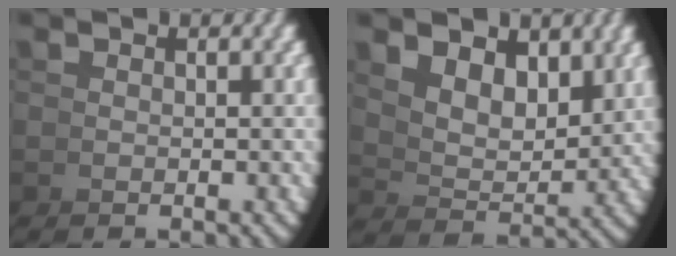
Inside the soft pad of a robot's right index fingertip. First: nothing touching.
{"total": 5.3, "force": [3.0, 2.7, 3.3], "torque": [-0.064, -0.012, 0.064]}